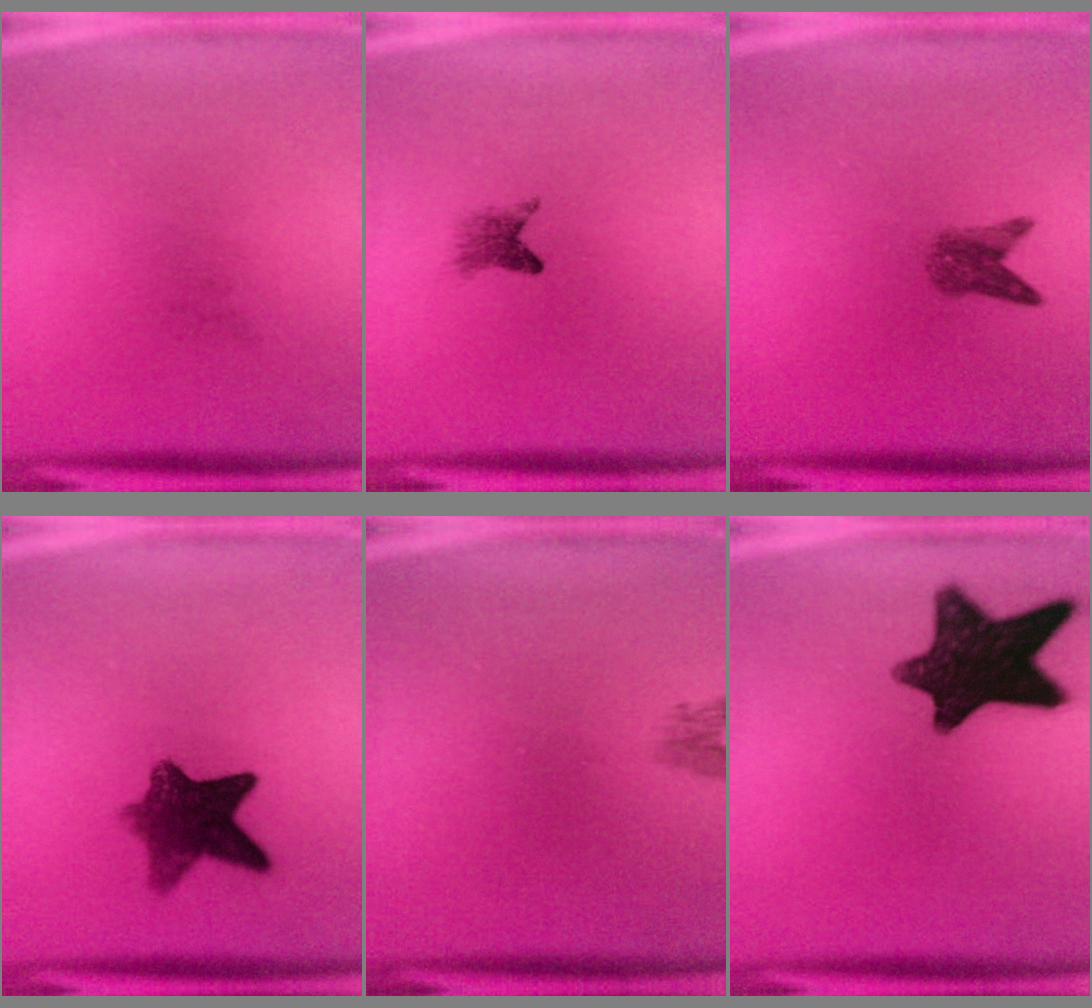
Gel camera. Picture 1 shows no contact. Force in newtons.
{"total": 2.0}
{"total": 2.9}
{"total": 8.2}
{"total": 1.3}
{"total": 14.3}